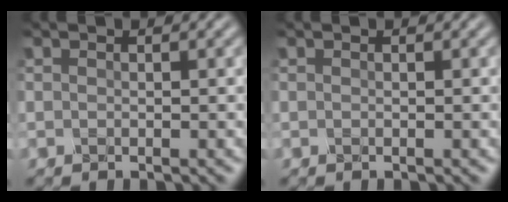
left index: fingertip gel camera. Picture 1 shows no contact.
{"total": 0.0}